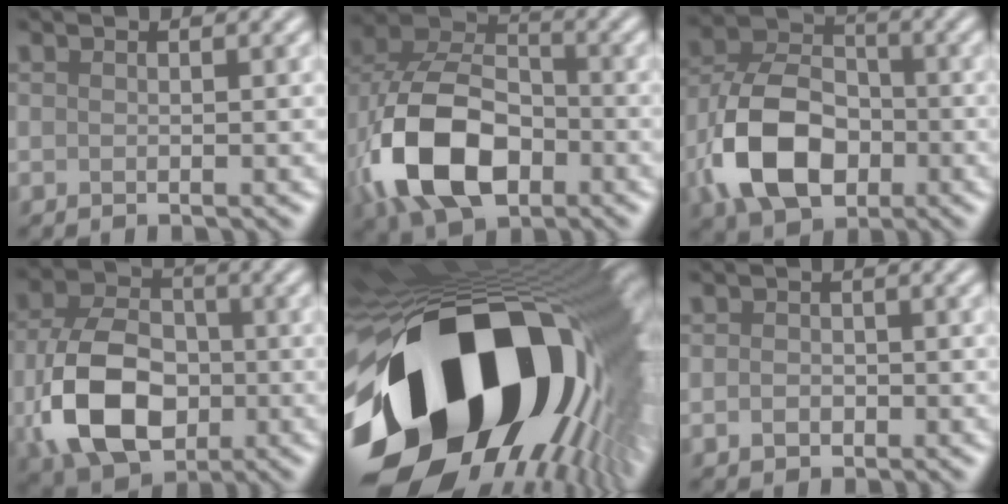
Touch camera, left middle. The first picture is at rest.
{"total": 11.3, "force": [-3.6, 7.5, 7.7], "torque": [-0.172, -0.004, -0.072]}
{"total": 9.2, "force": [-3.2, 6.1, 6.1], "torque": [-0.126, 0.009, -0.070]}
{"total": 10.2, "force": [-2.6, 7.0, 6.9], "torque": [-0.152, -0.001, -0.055]}
{"total": 21.2, "force": [-3.7, 12.8, 16.5], "torque": [-0.310, -0.068, -0.055]}
{"total": 1.3, "force": [-0.4, 1.1, 0.5], "torque": [-0.007, 0.002, -0.013]}